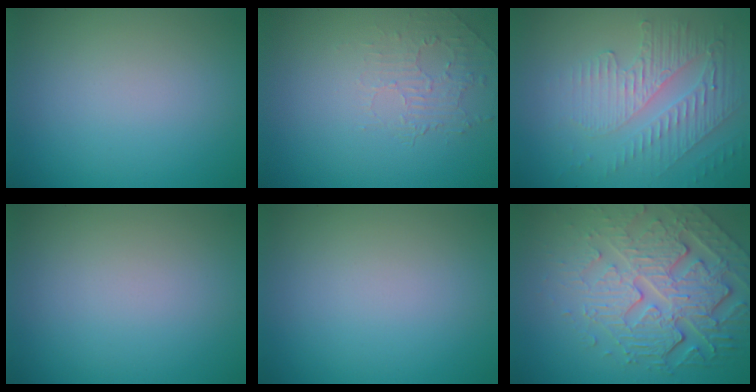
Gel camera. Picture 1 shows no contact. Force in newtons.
{"total": 2.0, "press": 0.6, "slide": 1.9}
{"total": 5.8, "press": 3.4, "slide": 4.7}
{"total": 0.0}
{"total": 0.0}
{"total": 7.6, "press": 5.4, "slide": 5.3}